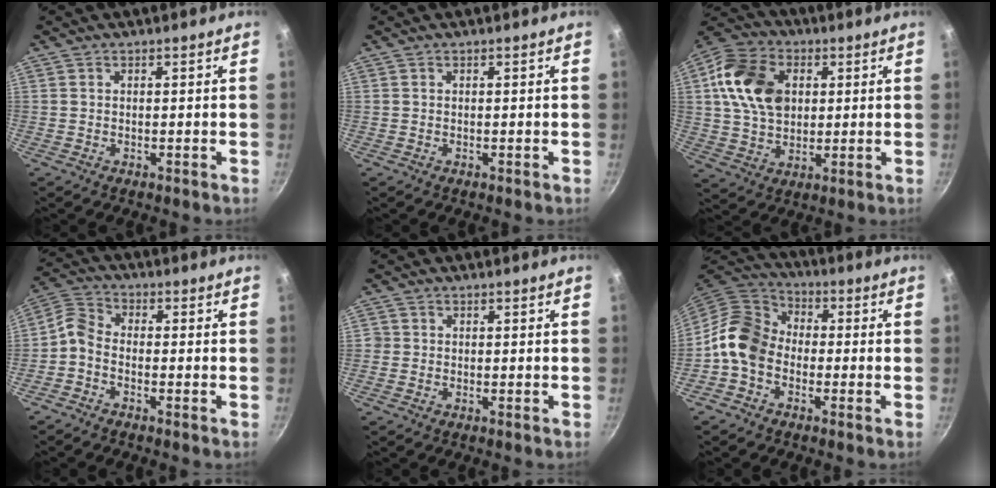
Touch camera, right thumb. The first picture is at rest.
{"total": 0.0}
{"total": 15.8, "force": [3.2, 11.4, 10.5], "torque": [-0.168, 0.001, 0.049]}
{"total": 4.5, "force": [-2.1, 2.7, 2.9], "torque": [-0.072, 0.035, -0.059]}
{"total": 0.9, "force": [-0.2, 0.9, 0.2], "torque": [-0.001, 0.001, -0.005]}
{"total": 10.1, "force": [-2.5, 7.8, 6.0], "torque": [-0.084, 0.037, -0.073]}